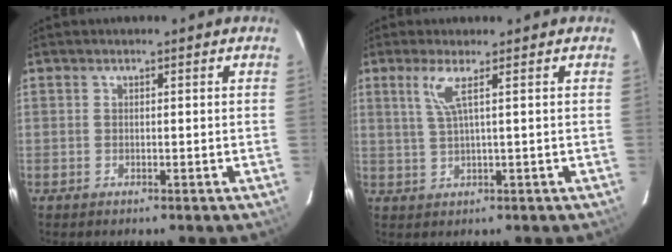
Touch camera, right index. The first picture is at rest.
{"total": 3.5, "force": [1.4, -0.6, 3.2], "torque": [-0.059, 0.000, 0.035]}